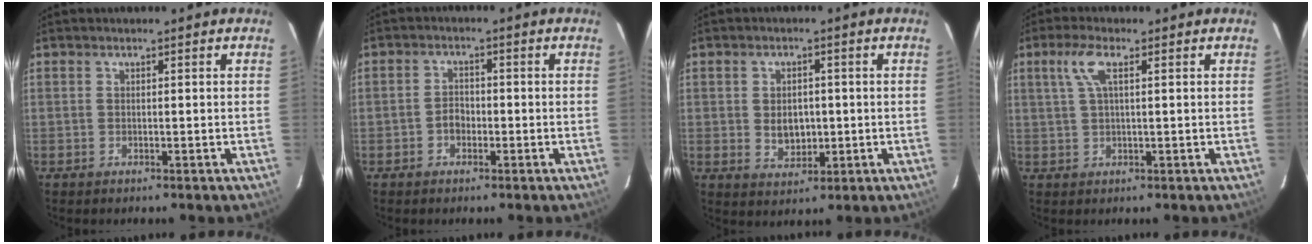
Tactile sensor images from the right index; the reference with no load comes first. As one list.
[{"total": 2.6, "force": [-1.1, 2.0, 1.2], "torque": [-0.024, 0.008, -0.020]}, {"total": 5.2, "force": [-0.2, 3.8, 3.5], "torque": [-0.059, -0.003, 0.005]}, {"total": 4.5, "force": [1.6, 1.0, 4.1], "torque": [-0.085, 0.008, 0.034]}]